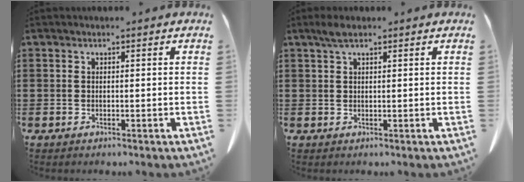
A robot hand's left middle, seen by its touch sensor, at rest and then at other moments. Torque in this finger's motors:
{"motor_torque": [1.26, 0.87, 0.58, 0.15]}